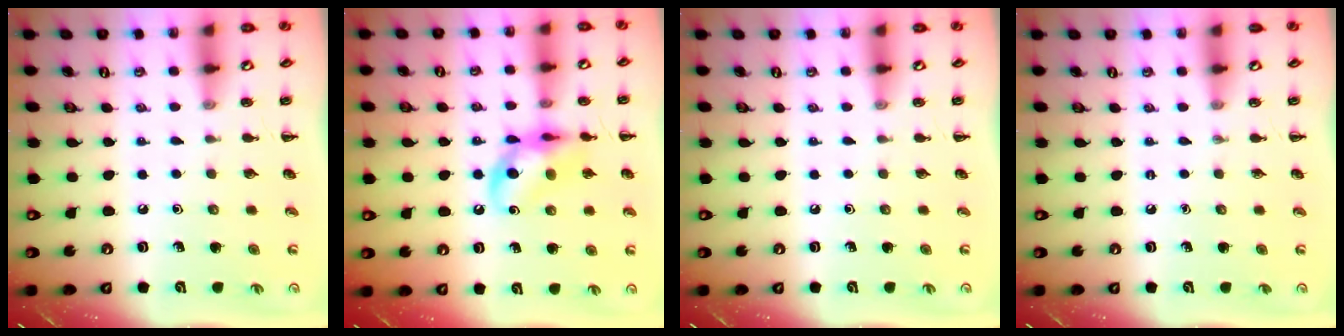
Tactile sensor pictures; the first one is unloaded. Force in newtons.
{"total": 13.3, "press": 13.0, "slide": 2.5}
{"total": 0.0}
{"total": 0.0}